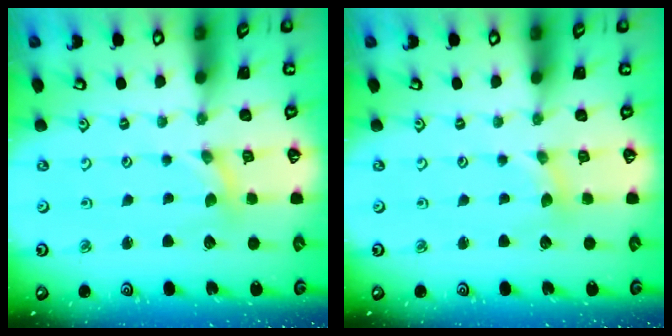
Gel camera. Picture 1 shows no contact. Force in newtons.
{"total": 1.7, "press": 1.6, "slide": 0.2}